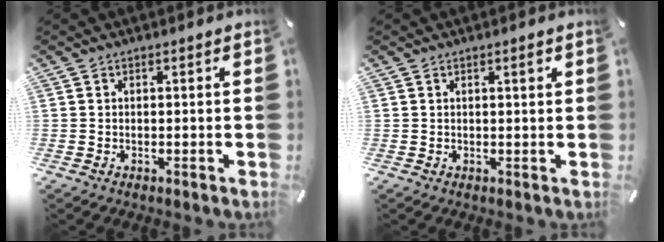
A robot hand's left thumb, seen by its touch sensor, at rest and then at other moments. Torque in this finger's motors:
{"motor_torque": [0.21, 0.24, 0.15, -0.18, 0.08]}